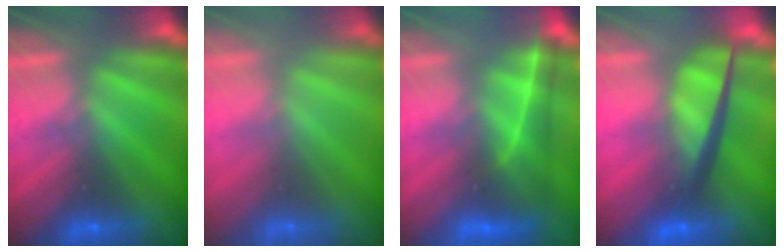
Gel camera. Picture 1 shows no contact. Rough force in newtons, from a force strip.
{"total": 2.7}
{"total": 3.8}
{"total": 7.1}